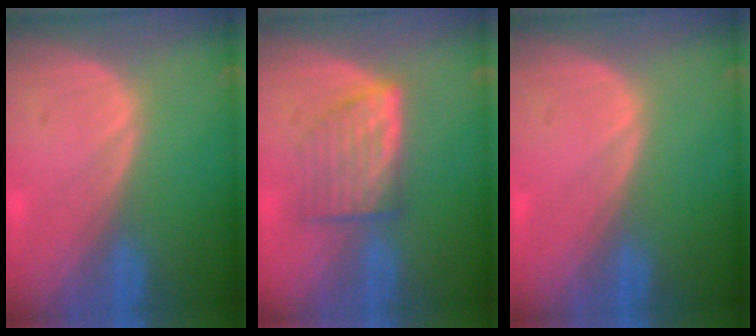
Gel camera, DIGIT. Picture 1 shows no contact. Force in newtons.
{"total": 6.2, "press": 5.9, "slide": 1.9}
{"total": 0.0}